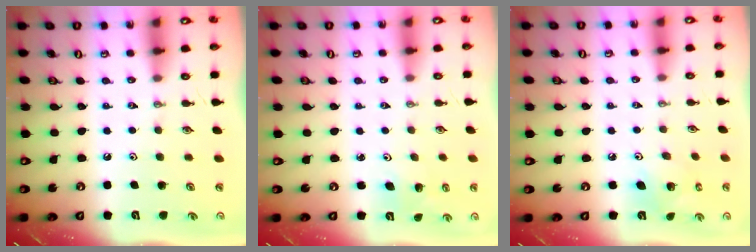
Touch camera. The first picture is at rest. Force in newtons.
{"total": 2.8, "press": 2.5, "slide": 1.3}
{"total": 6.0, "press": 6.0, "slide": 0.2}